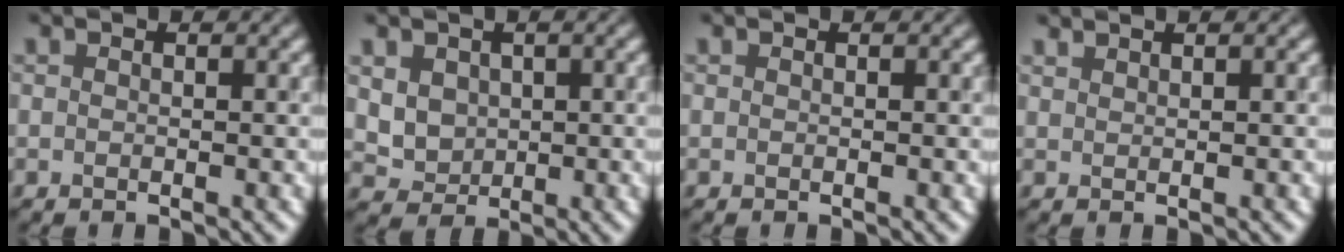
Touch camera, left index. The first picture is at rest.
{"total": 3.3, "force": [0.9, 2.7, 1.7], "torque": [-0.043, -0.001, 0.027]}
{"total": 0.0}
{"total": 1.1, "force": [1.1, 0.1, 0.3], "torque": [-0.007, 0.001, 0.017]}